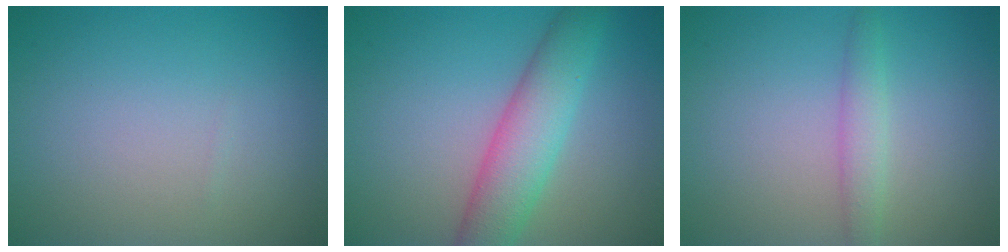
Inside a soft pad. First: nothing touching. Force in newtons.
{"total": 5.6, "press": 5.6, "slide": 0.2}
{"total": 1.8, "press": 1.8, "slide": 0.1}